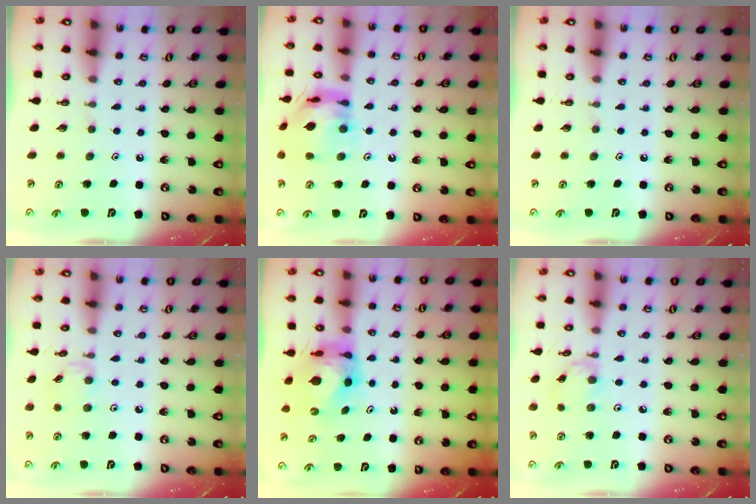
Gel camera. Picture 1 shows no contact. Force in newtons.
{"total": 13.0, "press": 12.9, "slide": 1.6}
{"total": 0.0}
{"total": 2.5, "press": 2.5, "slide": 0.4}
{"total": 7.4, "press": 7.3, "slide": 0.9}
{"total": 1.4, "press": 1.4, "slide": 0.1}